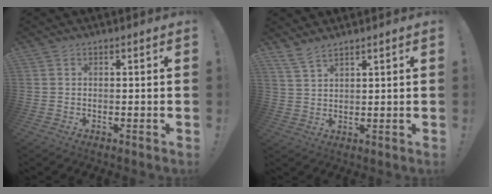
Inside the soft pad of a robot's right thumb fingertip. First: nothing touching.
{"total": 5.0, "force": [4.2, 1.1, 2.3], "torque": [-0.055, -0.021, 0.081]}